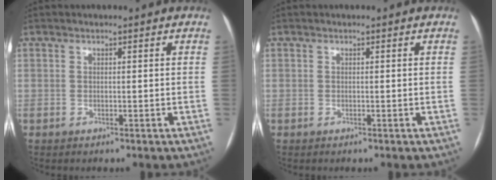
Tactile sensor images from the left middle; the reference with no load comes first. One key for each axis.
{"total": 0.0}